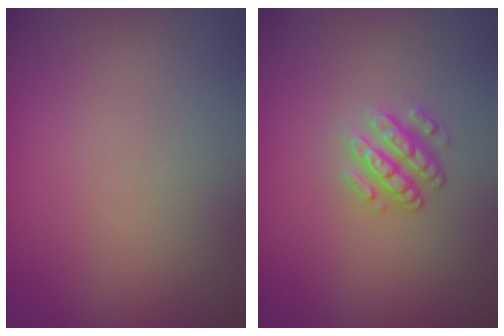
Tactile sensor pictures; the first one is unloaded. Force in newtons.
{"total": 2.6, "press": 2.4, "slide": 1.1}